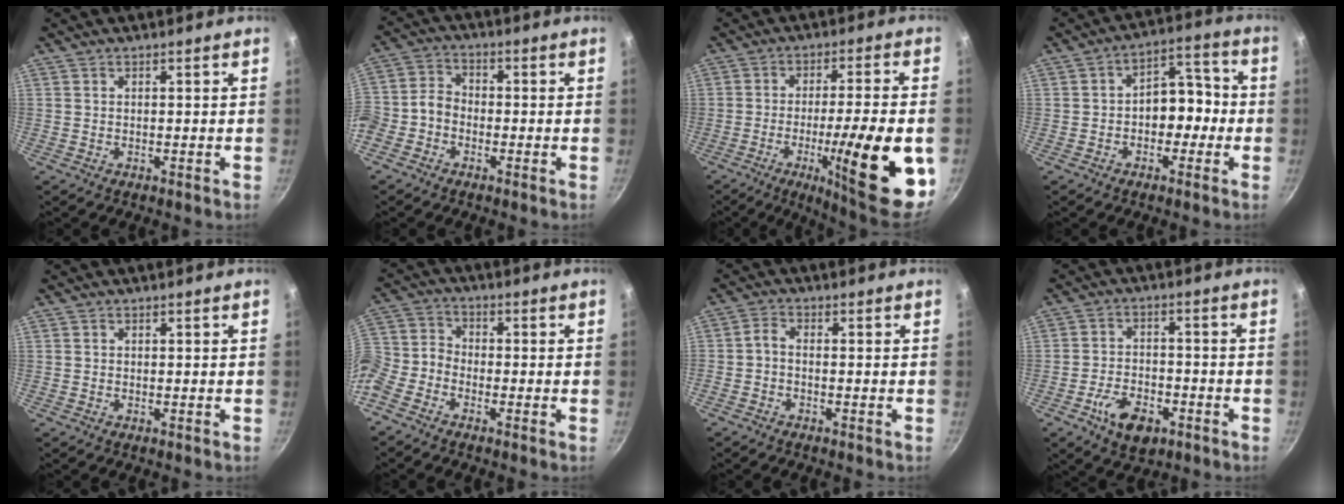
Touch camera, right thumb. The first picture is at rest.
{"total": 6.7, "force": [-2.8, 5.1, 3.3], "torque": [-0.060, 0.039, -0.072]}
{"total": 21.4, "force": [-5.9, 4.1, 20.2], "torque": [-0.272, 0.013, -0.081]}
{"total": 8.6, "force": [-1.6, 6.0, 5.9], "torque": [-0.026, 0.047, -0.033]}
{"total": 0.0}
{"total": 7.8, "force": [-4.5, 5.0, 4.0], "torque": [-0.091, 0.046, -0.115]}
{"total": 2.2, "force": [-1.2, 0.8, 1.7], "torque": [-0.052, 0.014, -0.031]}
{"total": 9.1, "force": [-4.6, 5.2, 5.9], "torque": [-0.088, 0.024, -0.076]}